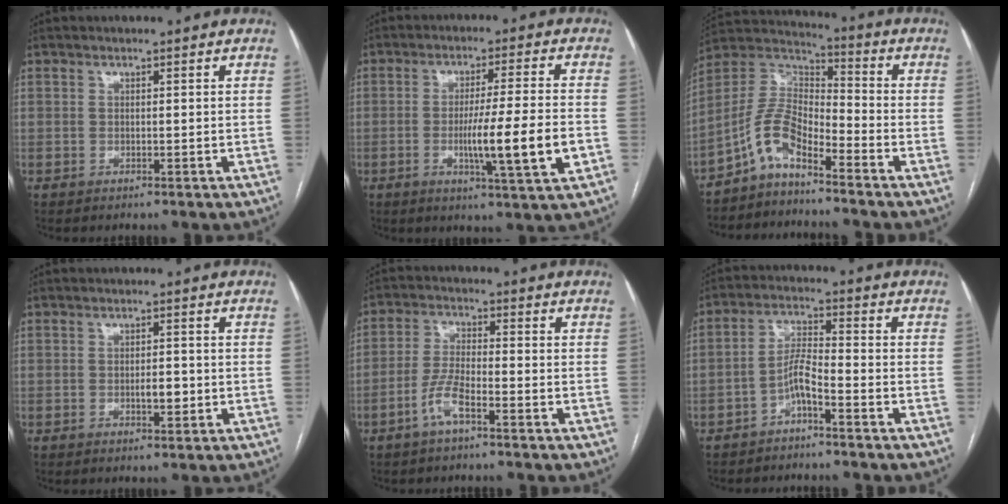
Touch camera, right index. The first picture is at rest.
{"total": 11.1, "force": [-2.6, -0.4, 10.8], "torque": [-0.179, -0.016, -0.045]}
{"total": 8.4, "force": [-5.6, 2.9, 5.5], "torque": [-0.124, 0.027, -0.115]}
{"total": 2.5, "force": [-0.6, 0.9, 2.3], "torque": [-0.038, 0.001, -0.007]}
{"total": 5.1, "force": [-3.0, 0.8, 4.0], "torque": [-0.090, 0.003, -0.061]}
{"total": 4.2, "force": [-2.7, 0.7, 3.2], "torque": [-0.062, 0.011, -0.052]}